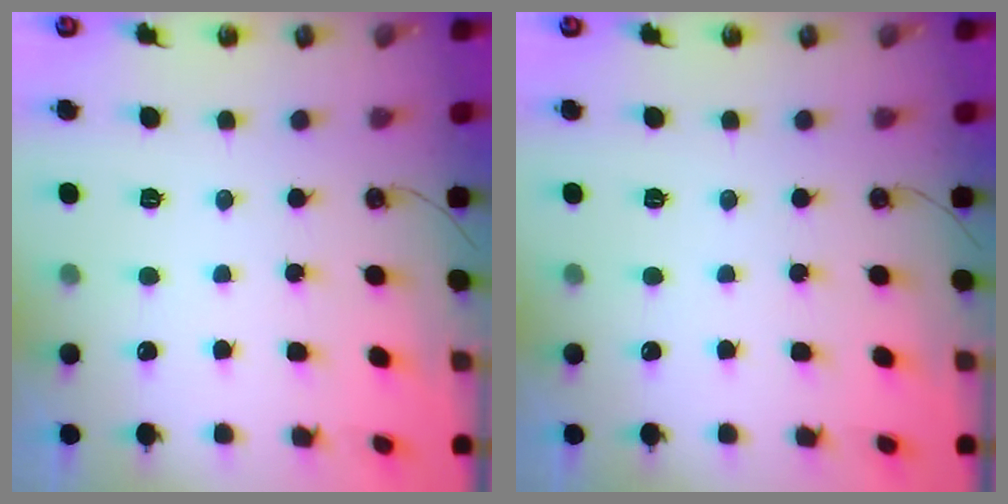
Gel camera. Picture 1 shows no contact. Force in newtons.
{"total": 0.0}